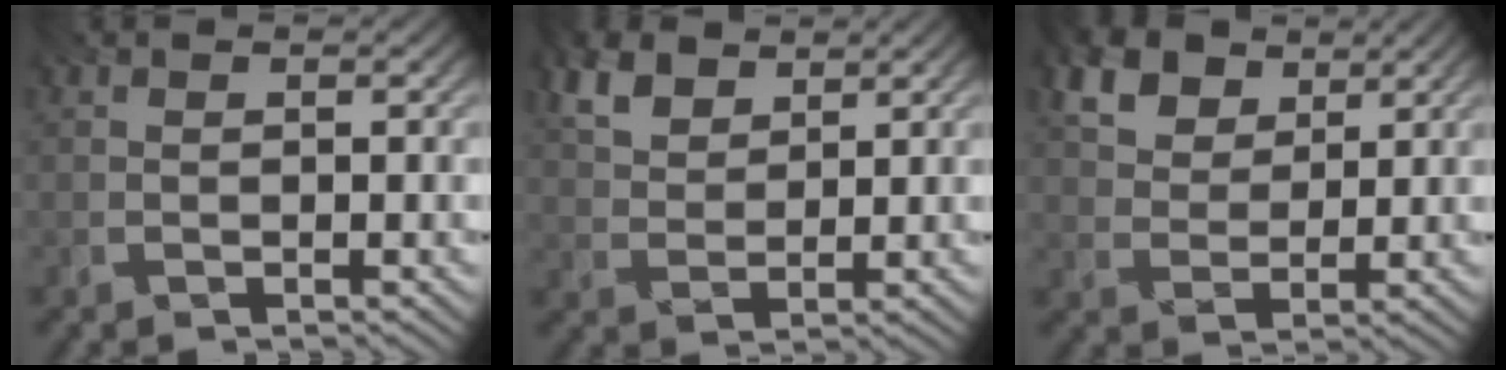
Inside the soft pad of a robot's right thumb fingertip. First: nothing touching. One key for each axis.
{"total": 5.8, "fx": 3.8, "fy": 3.1, "fz": 3.1, "tx": -0.082, "ty": 0.002, "tz": 0.077}
{"total": 8.5, "fx": 5.0, "fy": 5.2, "fz": 4.5, "tx": -0.132, "ty": -0.007, "tz": 0.088}